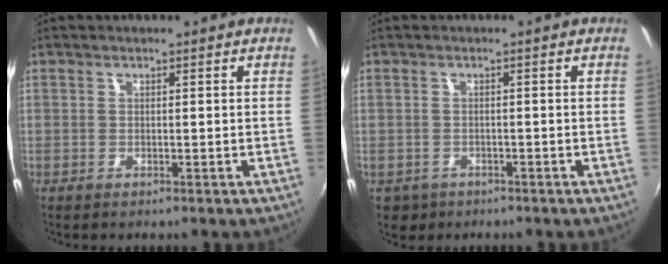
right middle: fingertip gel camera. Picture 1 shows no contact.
{"total": 3.3, "force": [-1.5, 2.7, 1.0], "torque": [-0.027, -0.004, -0.017]}